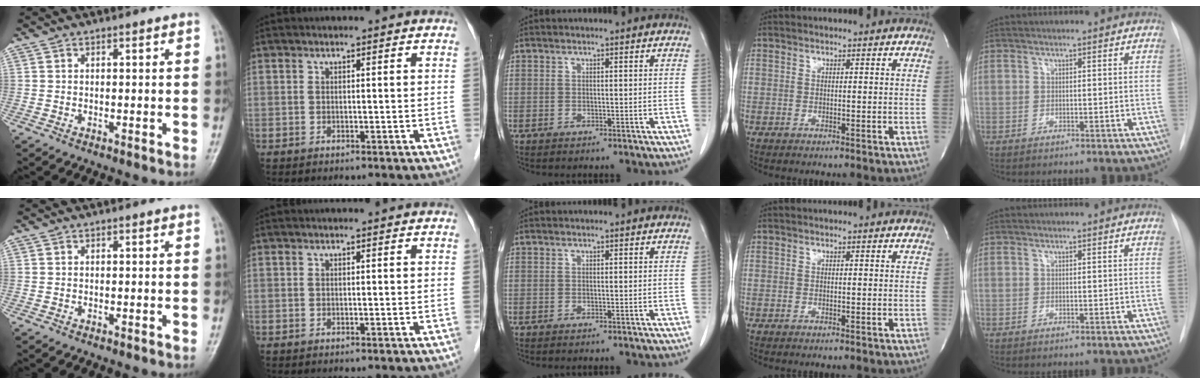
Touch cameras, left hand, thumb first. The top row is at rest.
{}